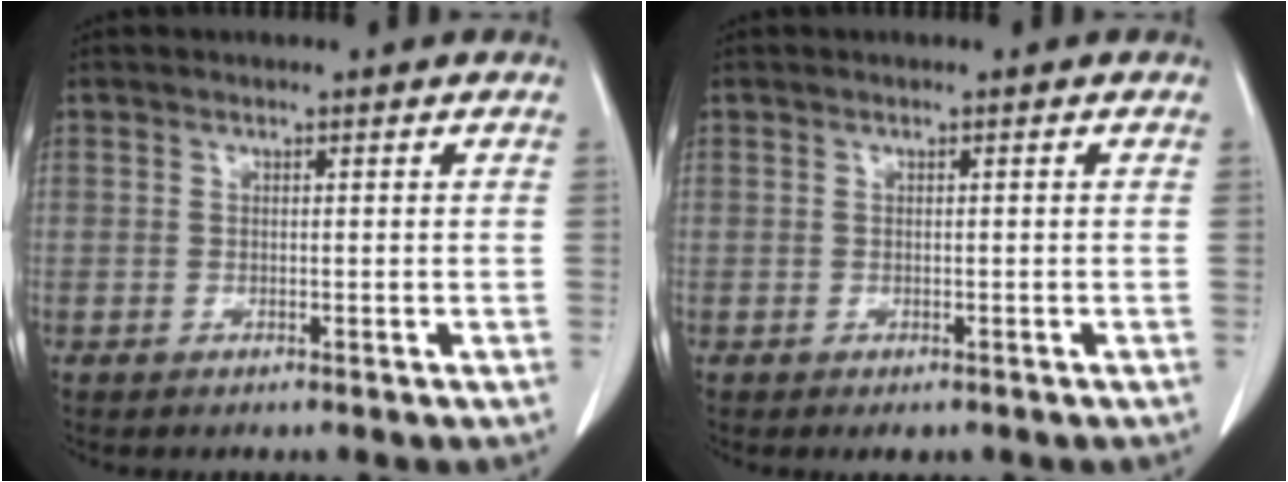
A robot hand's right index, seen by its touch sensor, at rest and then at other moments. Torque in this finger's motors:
{"motor_torque": [-0.08, 0.02, -0.04, -0.02]}